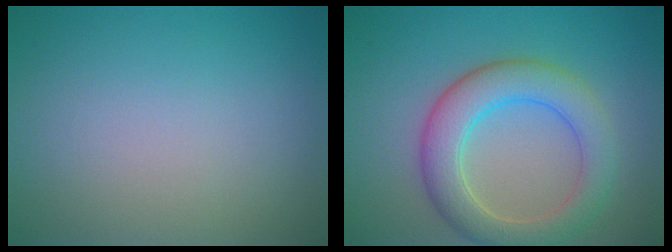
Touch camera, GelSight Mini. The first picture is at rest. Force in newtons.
{"total": 5.7, "press": 5.7, "slide": 0.2}